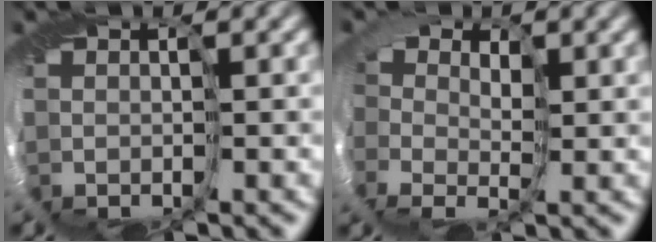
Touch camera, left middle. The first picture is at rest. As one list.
[{"total": 0.7, "force": [0.1, 0.7, 0.0], "torque": [0.016, -0.021, -0.012]}]